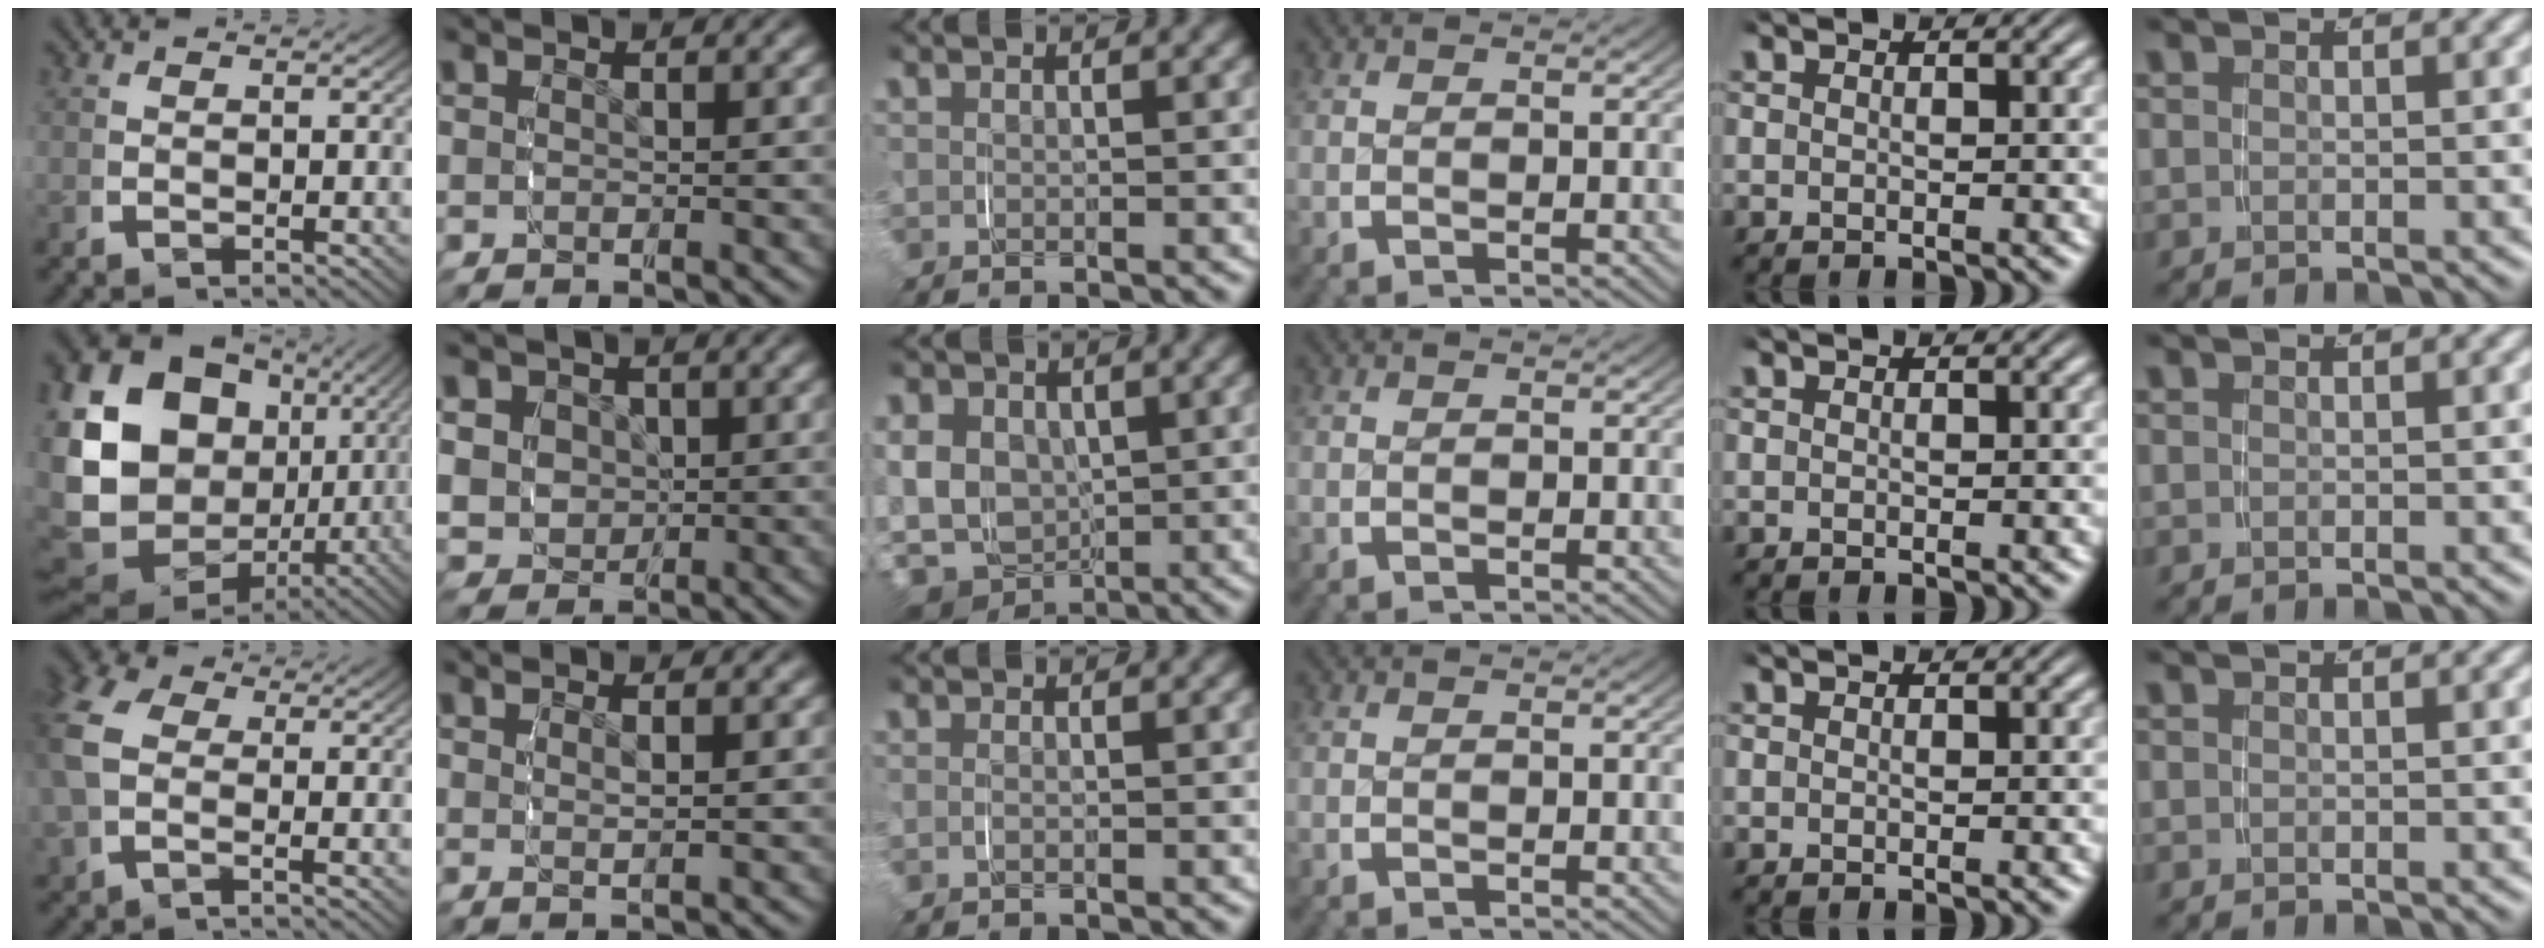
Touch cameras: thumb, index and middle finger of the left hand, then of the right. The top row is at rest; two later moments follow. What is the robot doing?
{"motion": "grasp_and_lifting", "object": "jacket"}